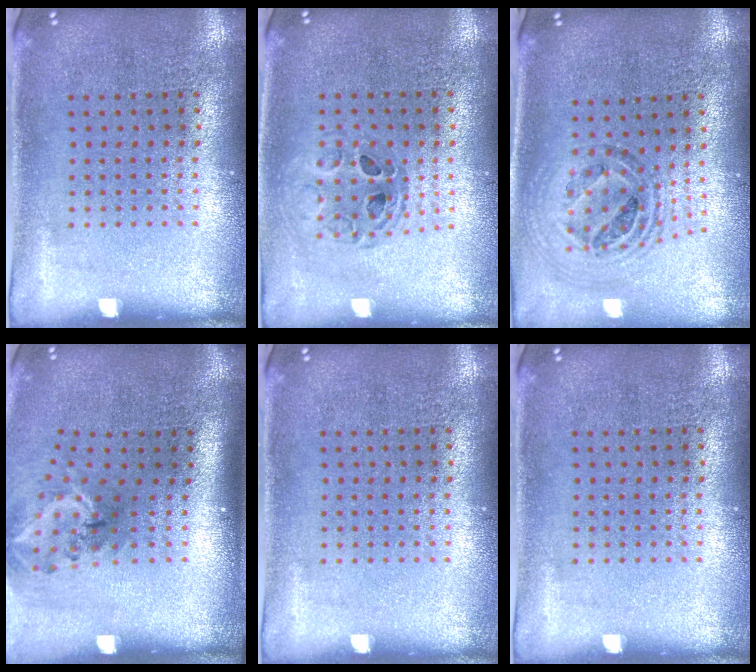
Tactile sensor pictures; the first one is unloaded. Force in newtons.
{"total": 0.8, "press": 0.8, "slide": 0.1}
{"total": 1.2, "press": 1.1, "slide": 0.4}
{"total": 2.0, "press": 1.3, "slide": 1.5}
{"total": 0.0}
{"total": 0.0}